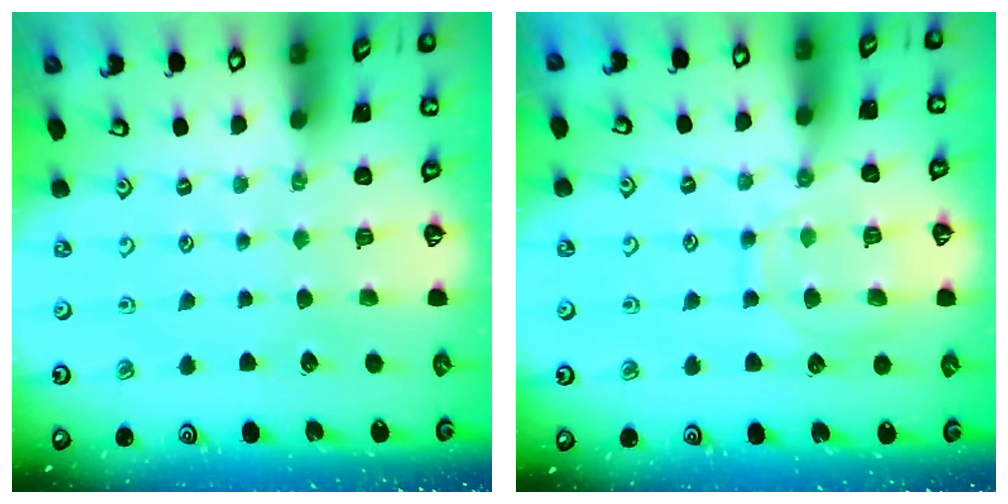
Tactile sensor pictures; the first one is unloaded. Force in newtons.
{"total": 11.2, "press": 11.1, "slide": 1.0}